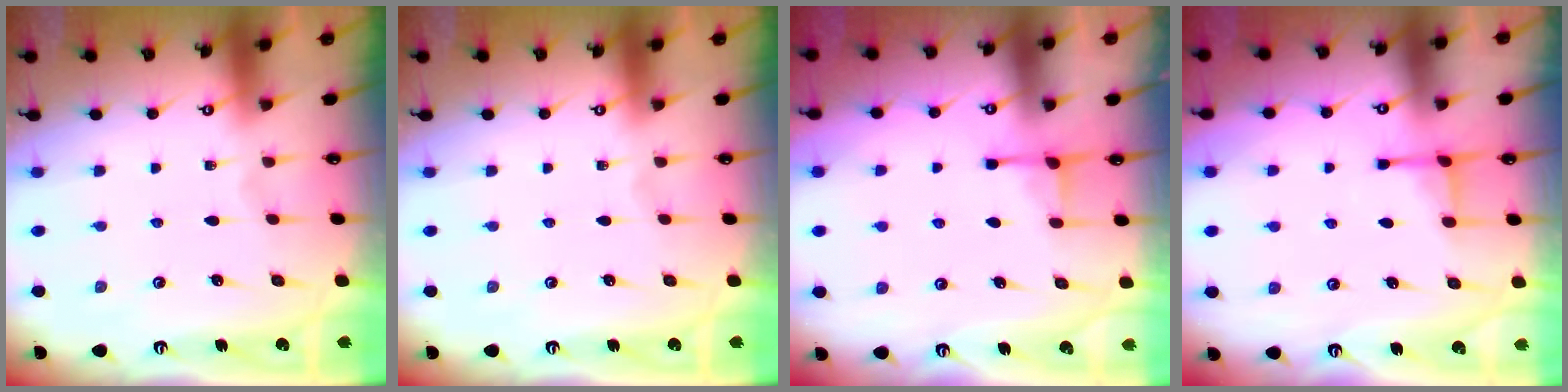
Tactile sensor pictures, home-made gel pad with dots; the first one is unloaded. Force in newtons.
{"total": 0.0}
{"total": 2.9, "press": 2.8, "slide": 0.5}
{"total": 2.6, "press": 2.5, "slide": 0.8}